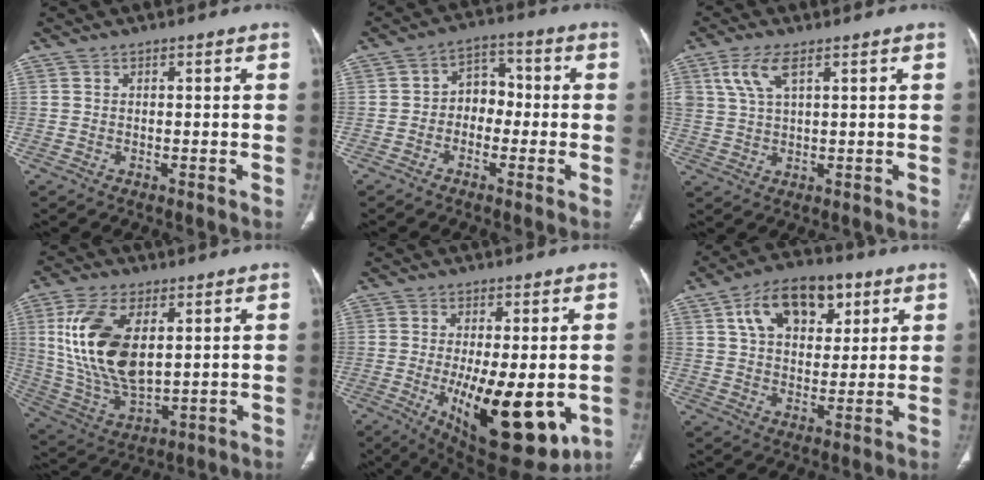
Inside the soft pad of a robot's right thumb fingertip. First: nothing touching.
{"total": 6.1, "force": [-1.2, 4.8, 3.6], "torque": [-0.022, 0.034, -0.037]}
{"total": 5.8, "force": [2.8, 2.3, 4.5], "torque": [-0.104, -0.002, 0.059]}
{"total": 17.3, "force": [4.2, 9.2, 14.1], "torque": [-0.275, -0.017, 0.090]}
{"total": 17.6, "force": [-4.0, 6.7, 15.8], "torque": [-0.225, -0.026, -0.037]}
{"total": 14.9, "force": [6.4, 9.0, 10.0], "torque": [-0.125, -0.006, 0.105]}